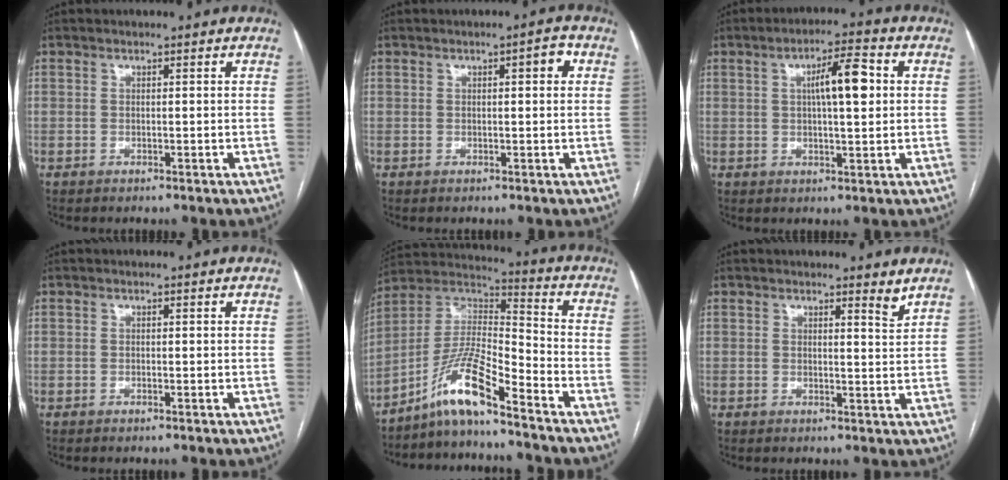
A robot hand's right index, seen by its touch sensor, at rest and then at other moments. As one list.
[{"total": 2.4, "force": [0.7, 0.6, 2.2], "torque": [-0.030, 0.006, 0.007]}, {"total": 7.7, "force": [1.5, 1.4, 7.4], "torque": [-0.122, 0.017, 0.025]}, {"total": 0.0}, {"total": 11.1, "force": [-8.1, 0.7, 7.6], "torque": [-0.157, 0.016, -0.152]}, {"total": 2.0, "force": [1.9, 0.0, 0.8], "torque": [-0.016, -0.019, 0.020]}]